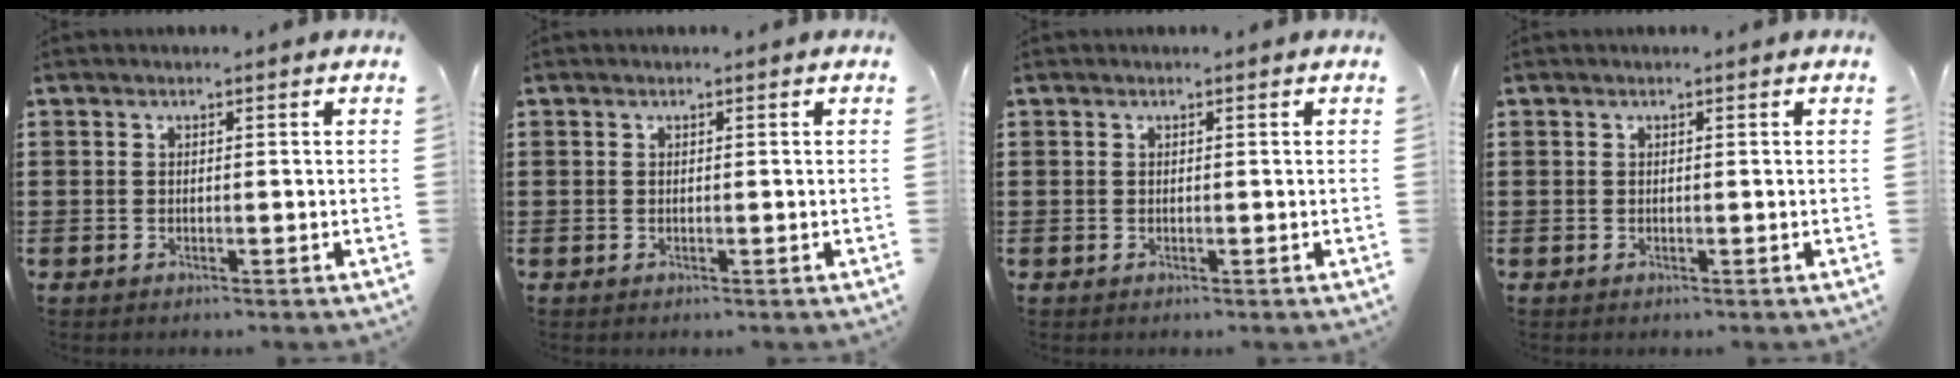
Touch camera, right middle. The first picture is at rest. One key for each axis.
{"total": 0.0}
{"total": 0.0}
{"total": 0.0}